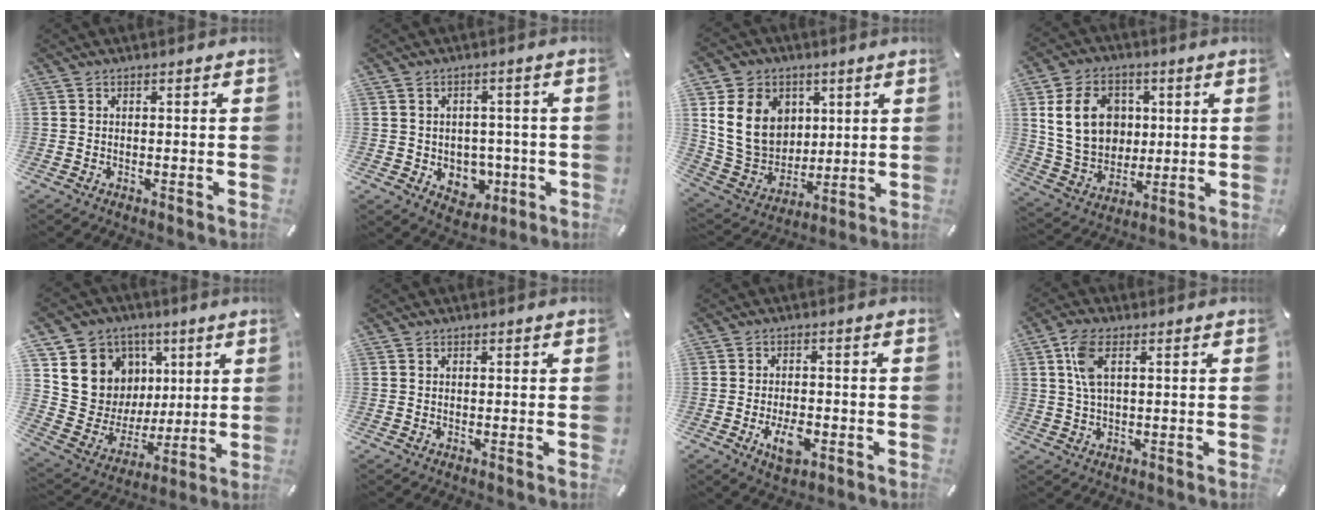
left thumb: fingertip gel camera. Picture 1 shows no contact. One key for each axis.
{"total": 6.5, "fx": -0.6, "fy": 6.0, "fz": 2.4, "tx": -0.019, "ty": 0.002, "tz": -0.003}
{"total": 16.2, "fx": 4.2, "fy": 13.6, "fz": 7.8, "tx": -0.168, "ty": -0.008, "tz": 0.083}
{"total": 14.8, "fx": 2.9, "fy": 12.1, "fz": 8.0, "tx": -0.146, "ty": 0.007, "tz": 0.055}
{"total": 12.3, "fx": 4.3, "fy": 11.5, "fz": 0.8, "tx": -0.006, "ty": -0.052, "tz": 0.097}
{"total": 0.6, "fx": 0.2, "fy": 0.6, "fz": 0.0, "tx": 0.000, "ty": 0.004, "tz": 0.004}
{"total": 6.0, "fx": -2.2, "fy": 3.2, "fz": 4.5, "tx": -0.083, "ty": 0.003, "tz": -0.039}
{"total": 6.4, "fx": 1.9, "fy": 2.9, "fz": 5.4, "tx": -0.128, "ty": 0.004, "tz": 0.029}